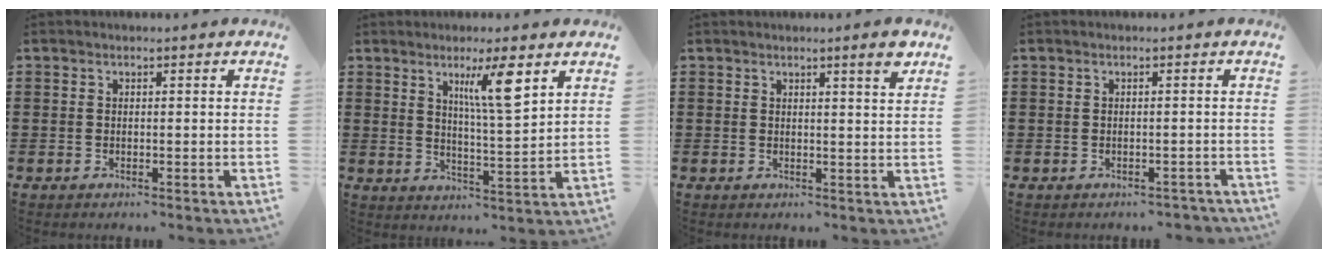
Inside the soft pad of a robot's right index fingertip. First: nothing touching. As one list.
[{"total": 7.8, "force": [4.2, 1.0, 6.5], "torque": [-0.114, -0.002, 0.065]}, {"total": 3.0, "force": [2.1, -0.2, 2.1], "torque": [-0.029, -0.007, 0.032]}, {"total": 1.2, "force": [-1.1, 0.5, 0.0], "torque": [-0.005, -0.001, -0.023]}]